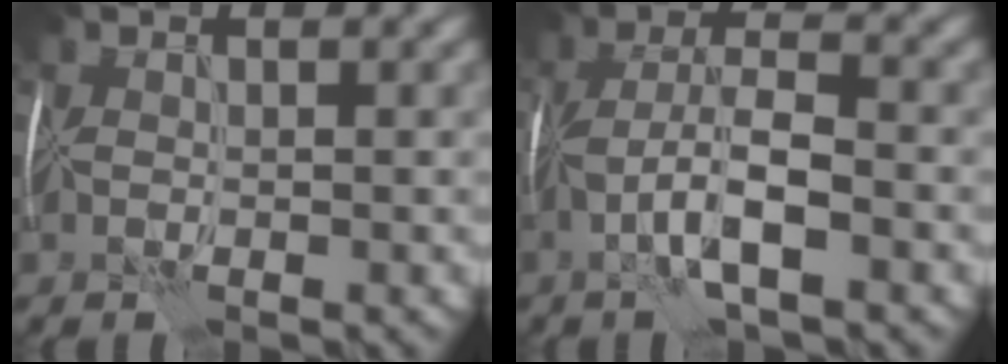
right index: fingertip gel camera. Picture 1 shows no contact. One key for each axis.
{"total": 5.0, "fx": -1.7, "fy": 1.3, "fz": 4.5, "tx": -0.088, "ty": 0.010, "tz": -0.037}